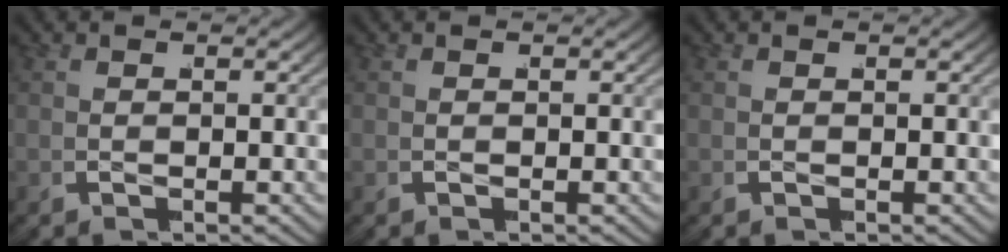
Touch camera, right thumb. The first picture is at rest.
{"total": 0.0}
{"total": 0.0}